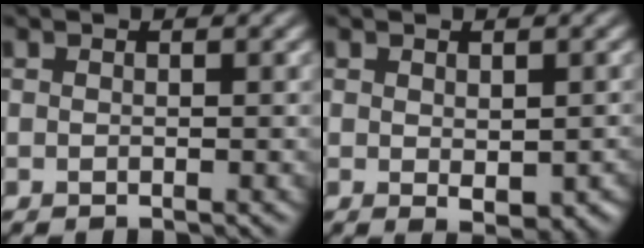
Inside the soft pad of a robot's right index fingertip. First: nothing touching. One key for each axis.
{"total": 2.6, "fx": -0.2, "fy": 1.4, "fz": 2.2, "tx": -0.031, "ty": -0.010, "tz": 0.007}